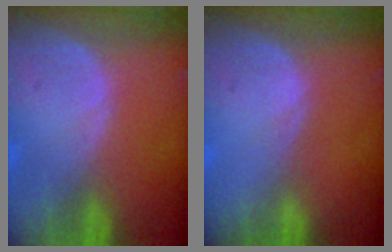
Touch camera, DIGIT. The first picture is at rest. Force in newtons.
{"total": 0.0}